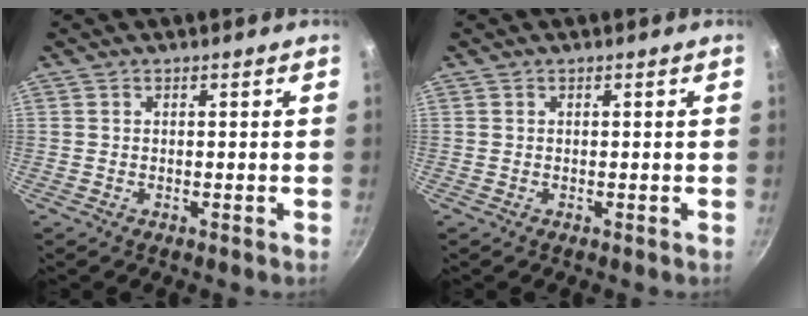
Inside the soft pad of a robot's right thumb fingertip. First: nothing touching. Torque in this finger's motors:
{"motor_torque": [0.00, 0.00, -0.01, 0.00, 0.04]}